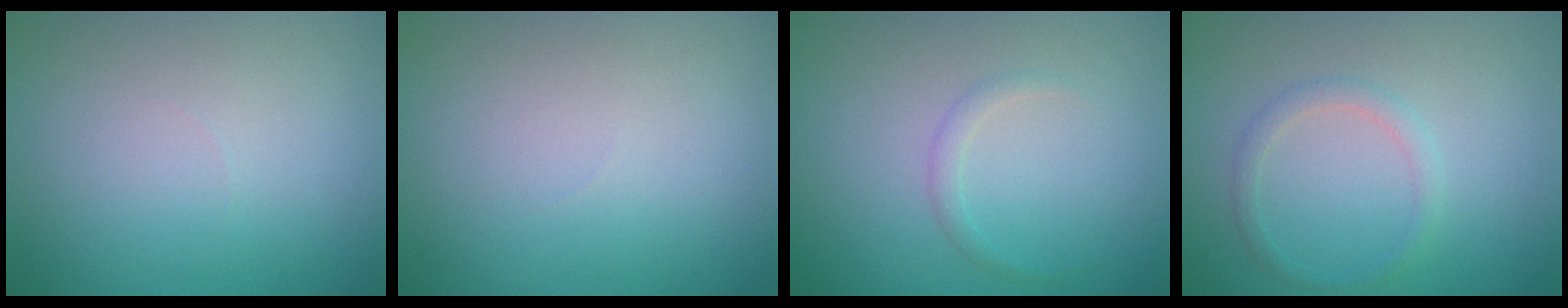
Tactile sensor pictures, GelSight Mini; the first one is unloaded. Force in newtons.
{"total": 0.0}
{"total": 0.9, "press": 0.9, "slide": 0.1}
{"total": 1.5, "press": 1.5, "slide": 0.1}